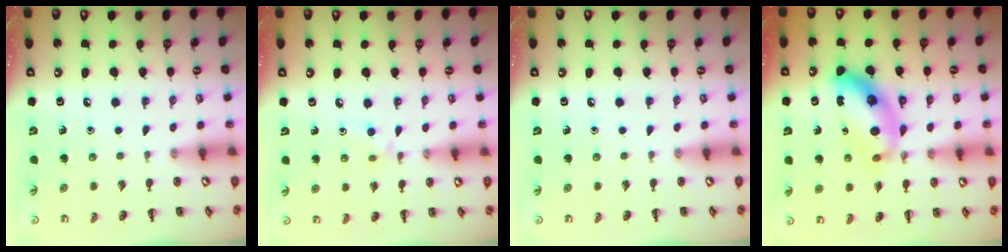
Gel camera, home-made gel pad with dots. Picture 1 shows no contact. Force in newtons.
{"total": 4.4, "press": 4.1, "slide": 1.4}
{"total": 0.0}
{"total": 12.7, "press": 12.7, "slide": 0.4}